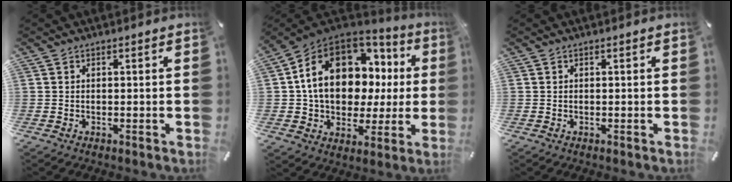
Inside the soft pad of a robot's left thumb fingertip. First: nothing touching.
{"total": 18.4, "force": [4.9, 13.6, 11.5], "torque": [-0.200, -0.020, 0.085]}
{"total": 0.0}